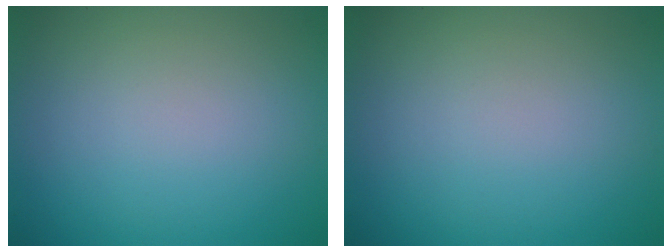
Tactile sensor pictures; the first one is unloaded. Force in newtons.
{"total": 0.0}